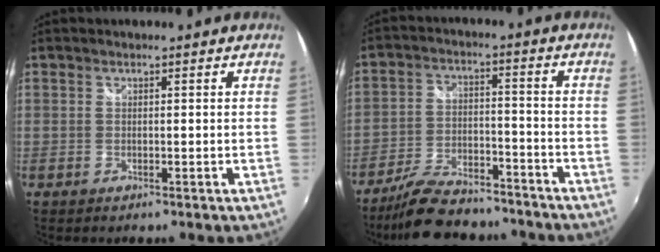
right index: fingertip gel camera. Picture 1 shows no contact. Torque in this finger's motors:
{"motor_torque": [0.39, -0.47, 0.02, 0.01]}